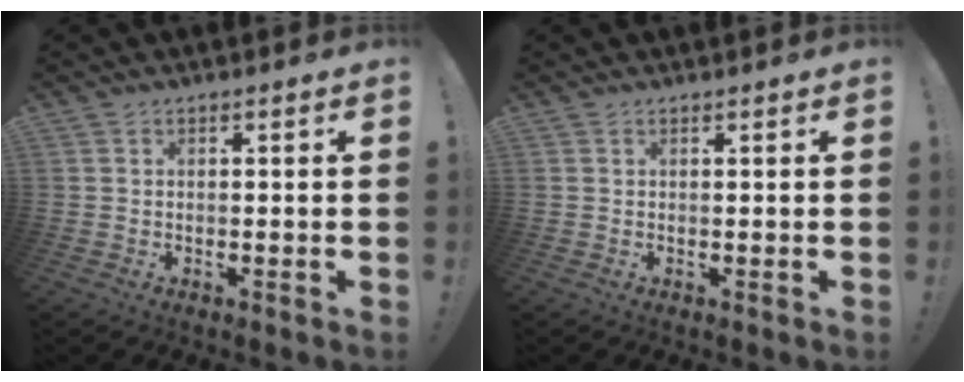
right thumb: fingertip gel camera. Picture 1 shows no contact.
{"total": 0.0}